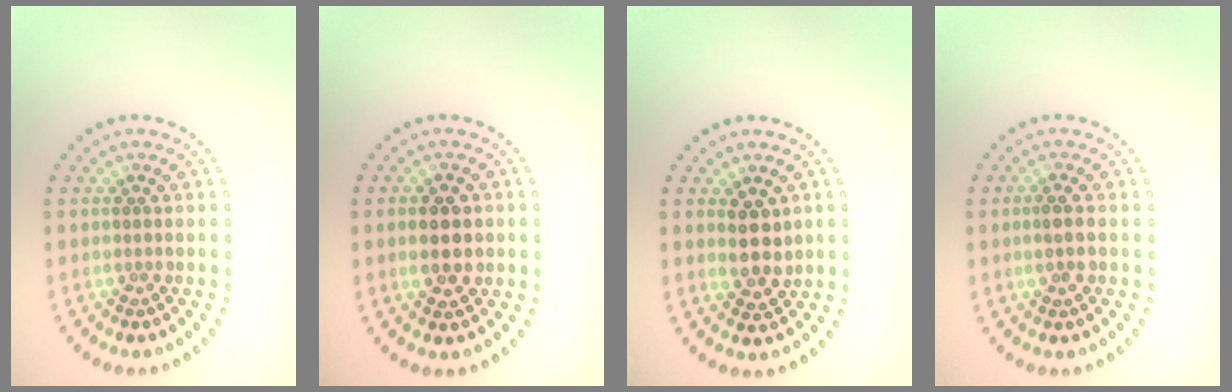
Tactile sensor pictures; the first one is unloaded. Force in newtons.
{"total": 3.7, "press": 3.7, "slide": 0.1}
{"total": 2.7, "press": 2.5, "slide": 1.1}
{"total": 1.7, "press": 1.7, "slide": 0.4}